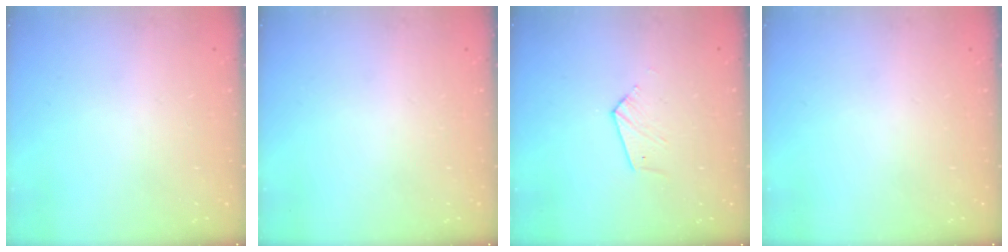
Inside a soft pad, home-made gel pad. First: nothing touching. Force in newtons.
{"total": 0.0}
{"total": 4.7, "press": 4.7, "slide": 0.4}
{"total": 0.0}